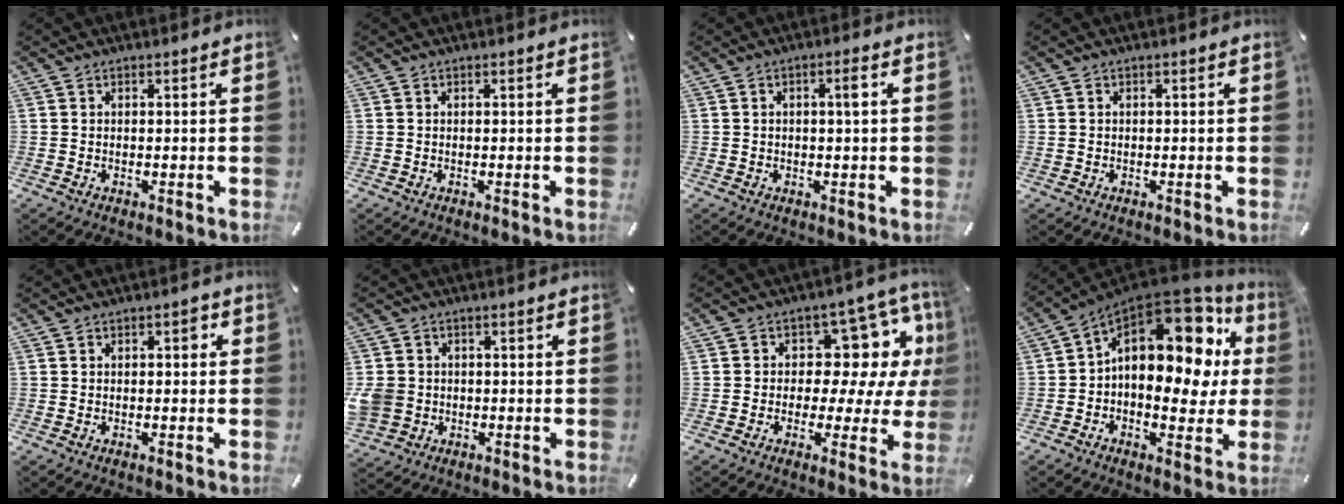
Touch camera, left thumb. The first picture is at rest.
{"total": 0.0}
{"total": 2.4, "force": [0.4, 0.3, 2.4], "torque": [-0.037, 0.002, 0.002]}
{"total": 0.5, "force": [-0.1, 0.5, 0.2], "torque": [-0.004, 0.003, -0.003]}
{"total": 2.0, "force": [0.1, 1.0, 1.7], "torque": [-0.027, 0.007, -0.003]}
{"total": 5.7, "force": [-0.7, 5.3, 1.9], "torque": [-0.049, 0.006, -0.014]}
{"total": 12.0, "force": [3.6, 8.2, 8.0], "torque": [-0.102, -0.032, 0.062]}
{"total": 21.1, "force": [5.9, 12.5, 15.9], "torque": [-0.234, -0.044, 0.098]}